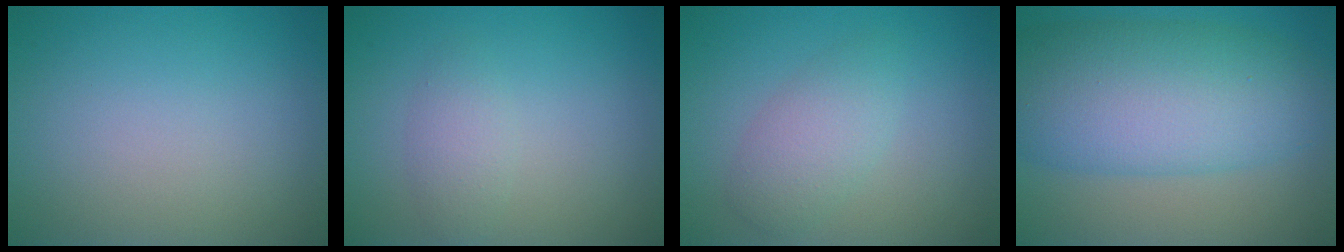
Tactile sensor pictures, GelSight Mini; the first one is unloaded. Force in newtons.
{"total": 1.8, "press": 1.8, "slide": 0.2}
{"total": 2.9, "press": 2.9, "slide": 0.2}
{"total": 10.4, "press": 10.4, "slide": 0.1}